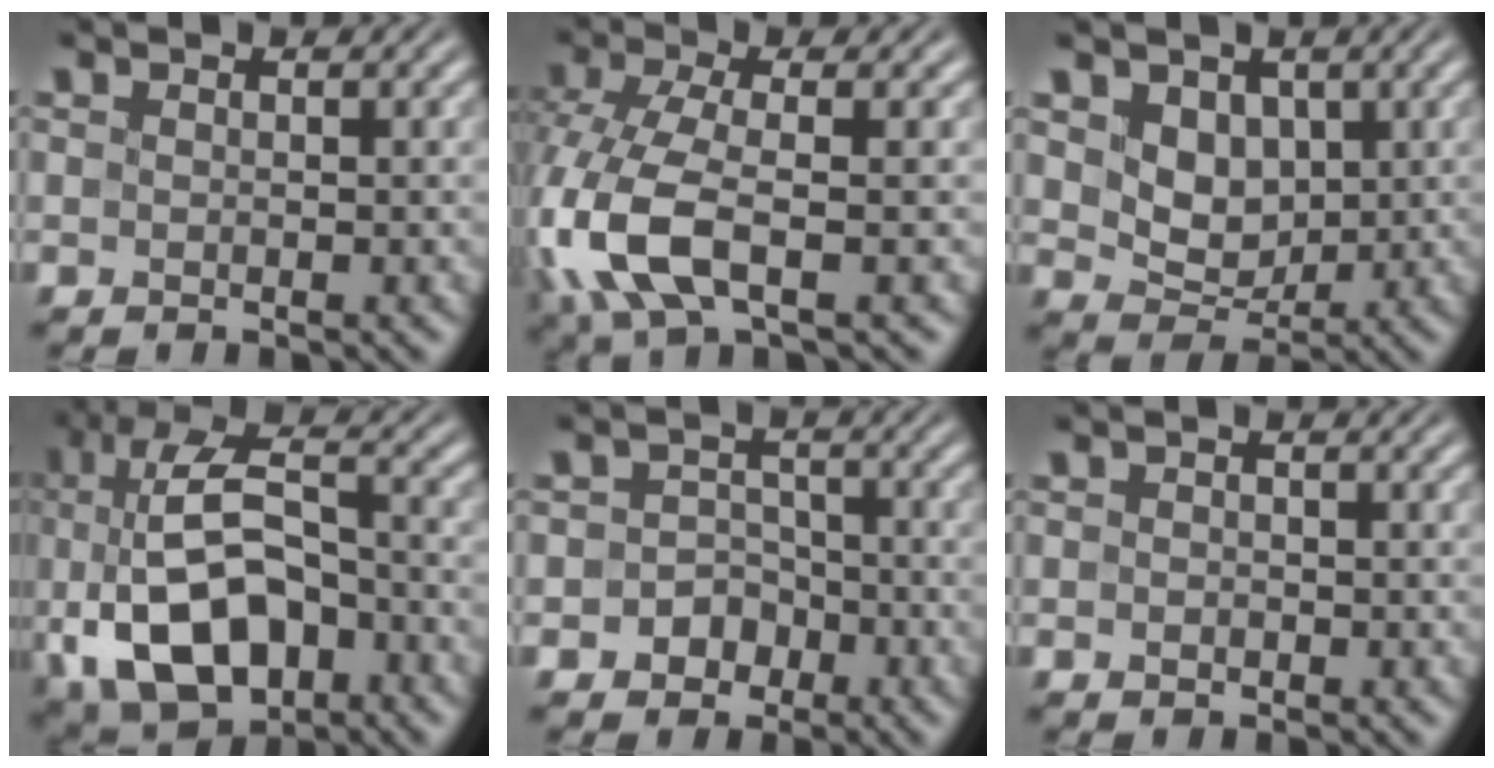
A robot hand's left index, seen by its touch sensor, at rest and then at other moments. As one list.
[{"total": 7.3, "force": [-2.5, 3.0, 6.2], "torque": [-0.155, -0.003, -0.060]}, {"total": 3.9, "force": [1.4, 3.0, 2.1], "torque": [-0.050, -0.018, 0.028]}, {"total": 11.2, "force": [-2.6, 6.4, 8.8], "torque": [-0.180, -0.005, -0.053]}, {"total": 3.4, "force": [-1.5, 2.9, 0.8], "torque": [0.020, 0.008, -0.036]}, {"total": 0.7, "force": [-0.2, 0.6, 0.3], "torque": [-0.004, -0.003, -0.005]}]